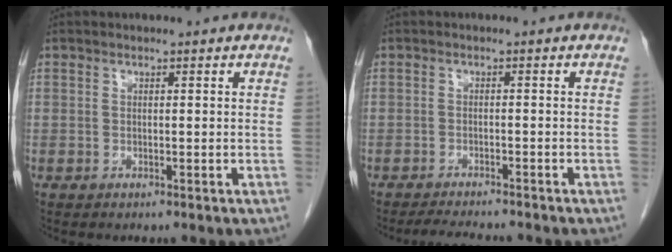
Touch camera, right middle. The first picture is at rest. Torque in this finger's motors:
{"motor_torque": [0.05, -0.04, 0.00, 0.00]}